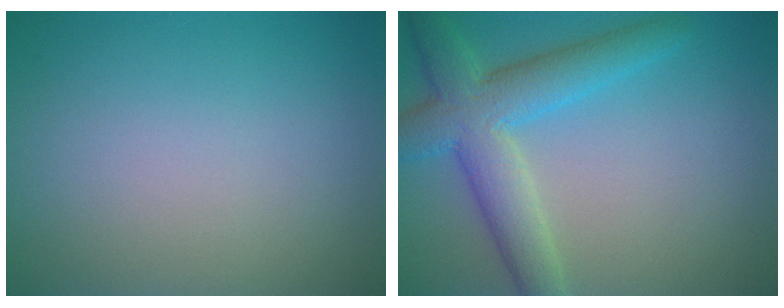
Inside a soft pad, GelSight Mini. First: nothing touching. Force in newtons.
{"total": 6.3, "press": 6.3, "slide": 0.2}